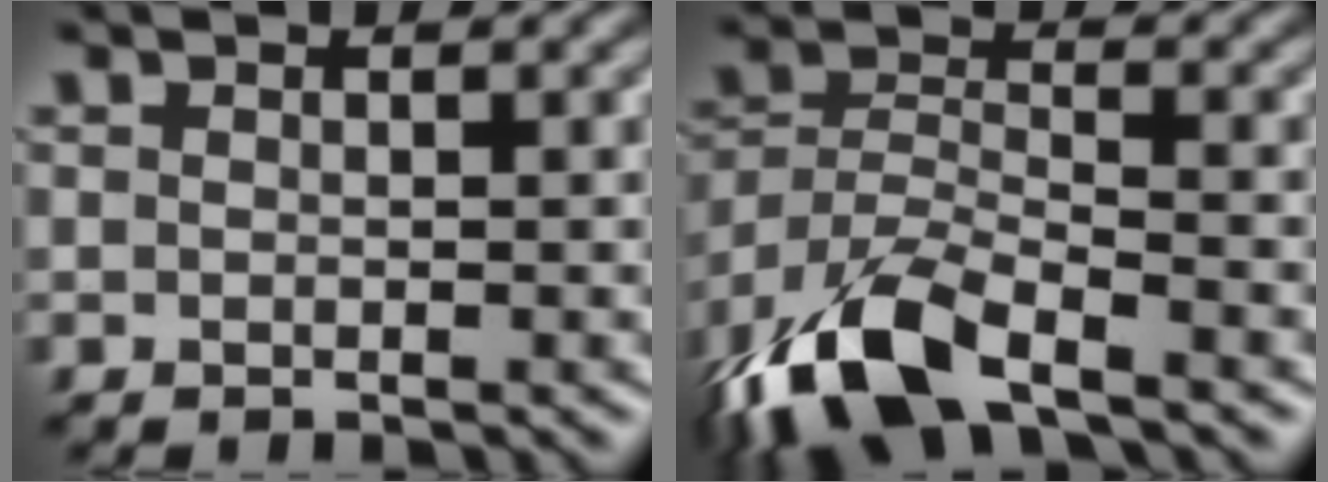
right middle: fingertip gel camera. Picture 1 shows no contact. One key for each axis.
{"total": 9.1, "fx": -6.4, "fy": 3.1, "fz": 5.6, "tx": -0.109, "ty": -0.004, "tz": -0.133}